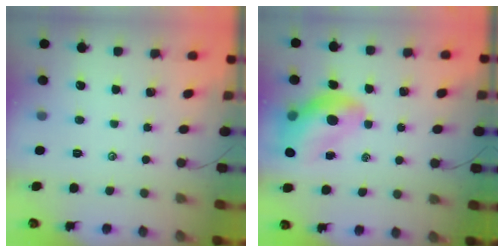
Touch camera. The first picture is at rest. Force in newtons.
{"total": 14.6, "press": 13.9, "slide": 4.4}